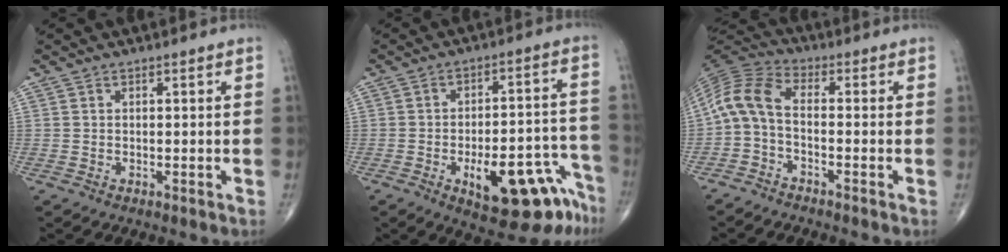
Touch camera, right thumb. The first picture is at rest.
{"total": 17.4, "force": [-9.7, 6.6, 12.9], "torque": [-0.113, 0.076, -0.125]}
{"total": 8.3, "force": [-1.8, 4.0, 7.0], "torque": [-0.146, 0.033, -0.054]}